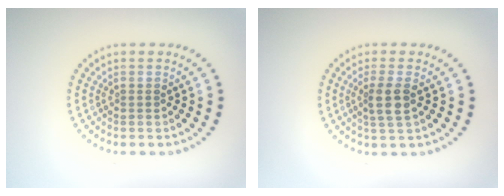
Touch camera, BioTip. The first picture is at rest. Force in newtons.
{"total": 2.3, "press": 2.1, "slide": 1.1}